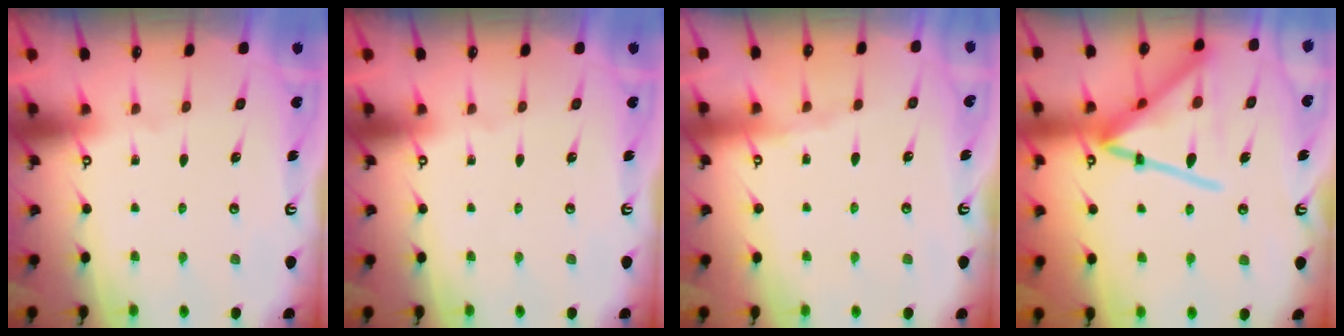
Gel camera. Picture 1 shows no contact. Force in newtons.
{"total": 0.0}
{"total": 3.3, "press": 3.2, "slide": 0.5}
{"total": 19.5, "press": 19.4, "slide": 1.7}